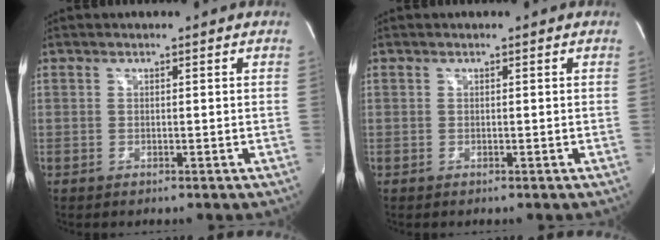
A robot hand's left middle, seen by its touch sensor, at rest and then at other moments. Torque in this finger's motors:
{"motor_torque": [-0.07, -0.07, 0.10, 0.02]}